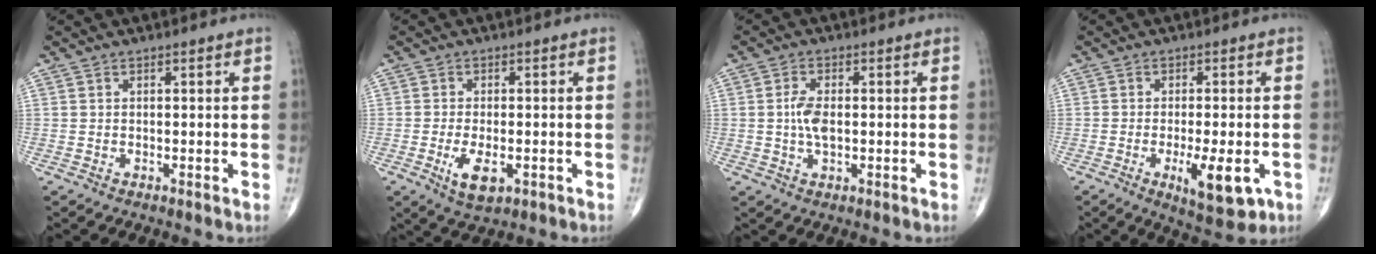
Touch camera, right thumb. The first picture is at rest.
{"total": 5.6, "force": [-1.9, 2.6, 4.6], "torque": [-0.083, -0.007, -0.026]}
{"total": 4.4, "force": [-0.1, 2.1, 3.8], "torque": [-0.081, 0.001, -0.004]}
{"total": 9.4, "force": [-3.2, 3.1, 8.2], "torque": [-0.117, -0.011, -0.040]}